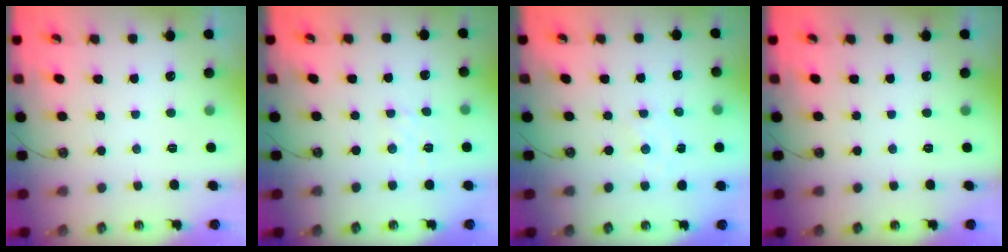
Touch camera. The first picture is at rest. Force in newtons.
{"total": 2.2, "press": 2.1, "slide": 0.5}
{"total": 1.8, "press": 1.8, "slide": 0.3}
{"total": 0.0}